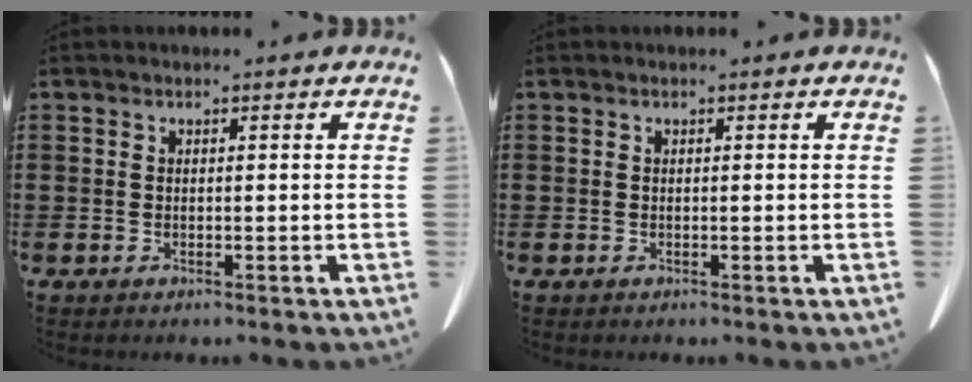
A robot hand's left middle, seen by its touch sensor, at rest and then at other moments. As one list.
[{"total": 0.0}]